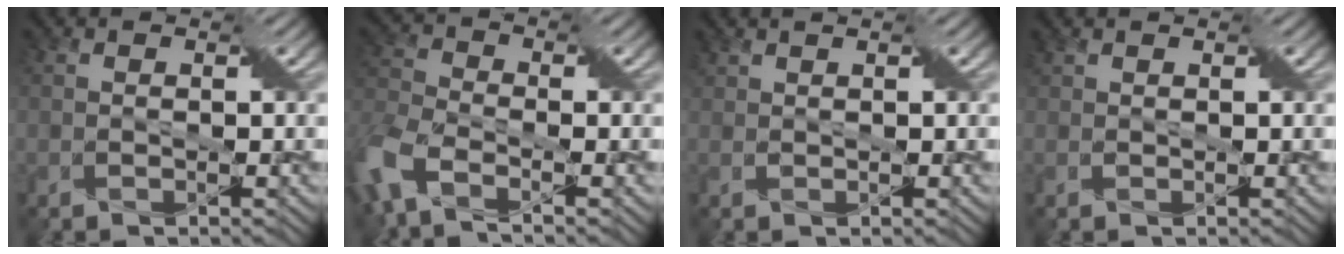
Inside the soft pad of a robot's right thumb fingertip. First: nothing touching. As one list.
[{"total": 8.4, "force": [-4.5, 4.0, 5.9], "torque": [-0.147, -0.018, -0.101]}, {"total": 1.2, "force": [1.1, 0.1, 0.5], "torque": [-0.020, 0.008, 0.024]}, {"total": 0.9, "force": [0.8, 0.2, 0.3], "torque": [-0.014, 0.007, 0.018]}]